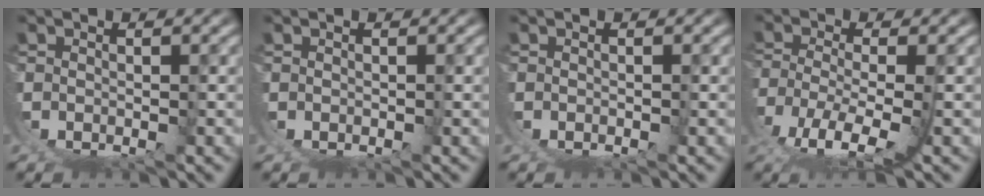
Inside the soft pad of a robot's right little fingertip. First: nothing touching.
{"total": 0.0}
{"total": 0.0}
{"total": 4.1, "force": [0.1, 2.0, 3.6], "torque": [-0.106, -0.027, 0.016]}